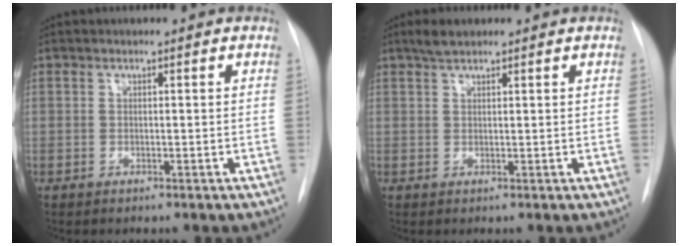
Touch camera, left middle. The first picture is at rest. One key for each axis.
{"total": 2.4, "fx": 1.9, "fy": 0.7, "fz": 1.2, "tx": -0.029, "ty": 0.006, "tz": 0.035}